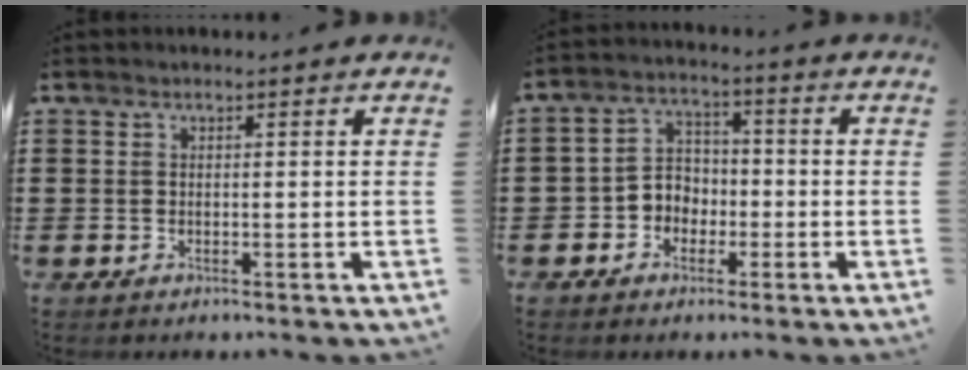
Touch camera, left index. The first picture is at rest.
{"total": 4.4, "force": [-2.2, 3.6, 1.0], "torque": [-0.033, 0.011, -0.049]}